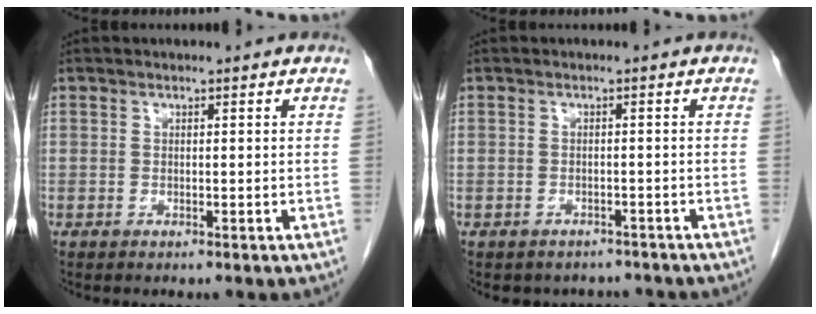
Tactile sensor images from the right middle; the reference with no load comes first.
{"total": 4.7, "force": [-4.1, 2.3, 0.1], "torque": [0.000, 0.008, -0.049]}